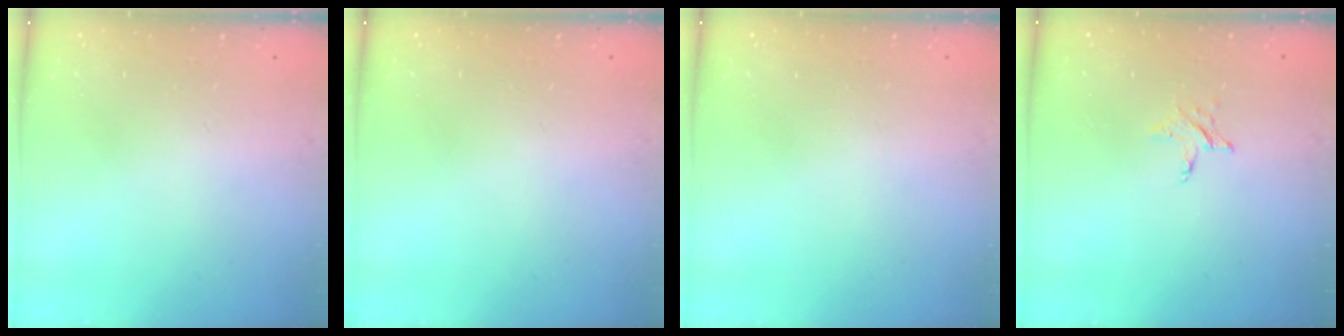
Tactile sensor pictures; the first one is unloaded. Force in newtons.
{"total": 0.0}
{"total": 0.0}
{"total": 2.4, "press": 2.4, "slide": 0.1}